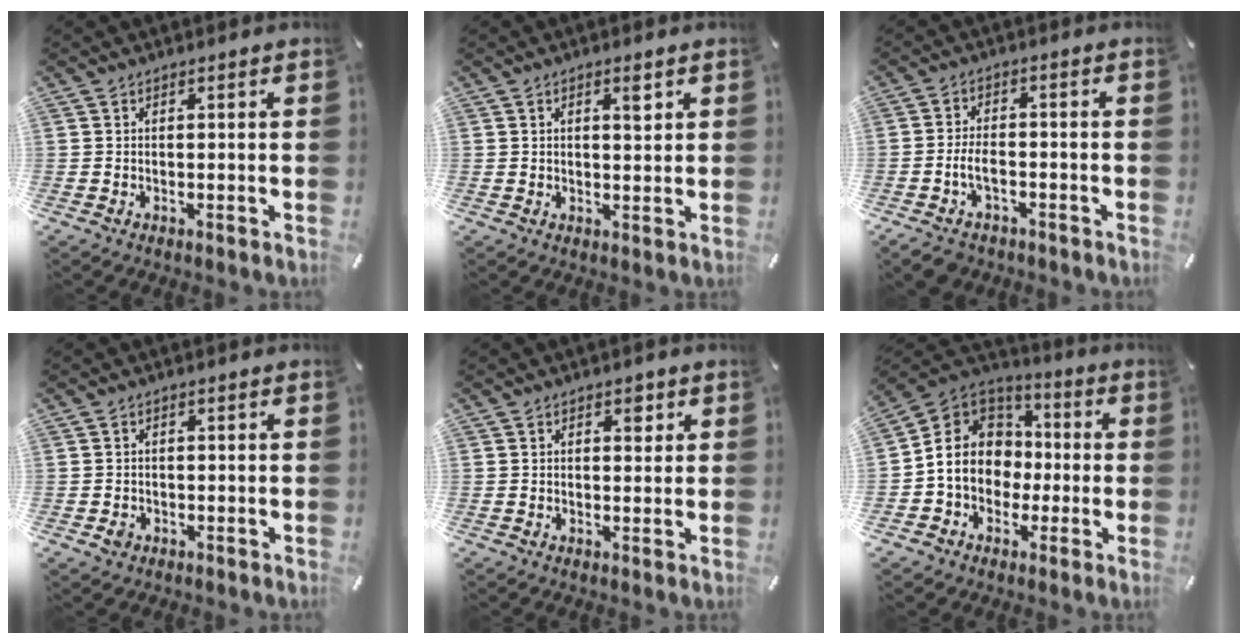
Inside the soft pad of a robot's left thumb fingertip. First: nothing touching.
{"total": 3.6, "force": [1.6, 1.5, 2.8], "torque": [-0.036, -0.006, 0.020]}
{"total": 5.6, "force": [-2.5, 3.4, 3.6], "torque": [-0.079, 0.012, -0.050]}
{"total": 2.2, "force": [-0.8, 1.8, 1.0], "torque": [-0.018, 0.005, -0.016]}
{"total": 3.0, "force": [1.0, 1.9, 2.1], "torque": [-0.013, -0.006, 0.008]}
{"total": 12.7, "force": [-2.2, 11.4, 5.2], "torque": [-0.123, 0.017, -0.038]}